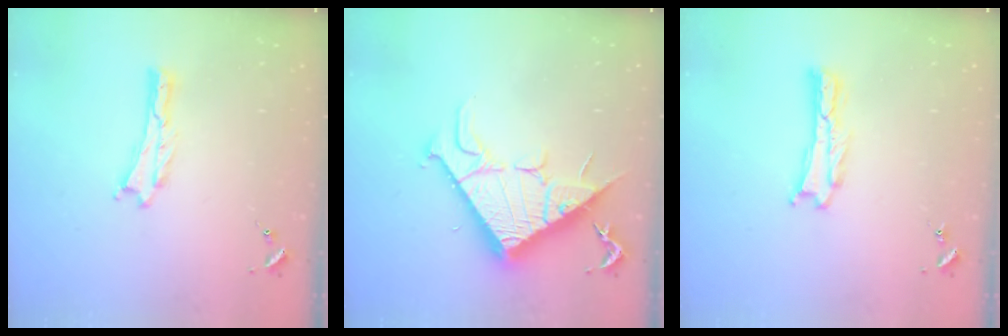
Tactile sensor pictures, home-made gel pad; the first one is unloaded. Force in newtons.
{"total": 13.0, "press": 13.0, "slide": 0.2}
{"total": 0.6, "press": 0.5, "slide": 0.2}